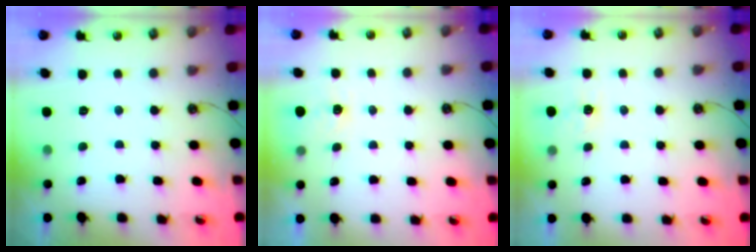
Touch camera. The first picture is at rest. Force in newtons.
{"total": 2.9, "press": 2.9, "slide": 0.5}
{"total": 3.3, "press": 3.2, "slide": 0.6}